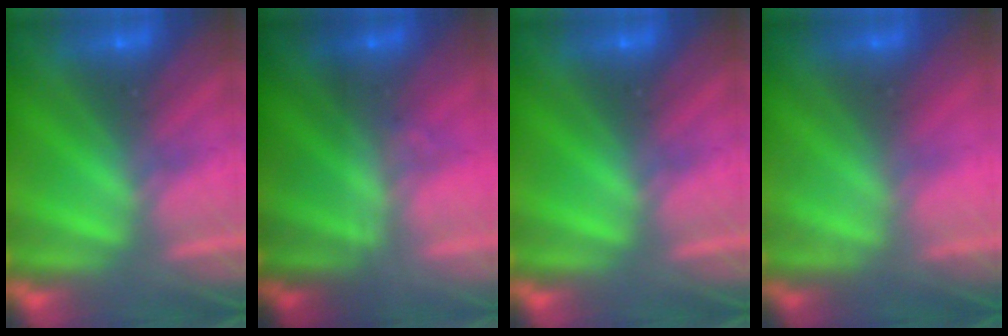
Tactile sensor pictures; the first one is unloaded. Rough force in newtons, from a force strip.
{"total": 1.8}
{"total": 0.0}
{"total": 2.3}